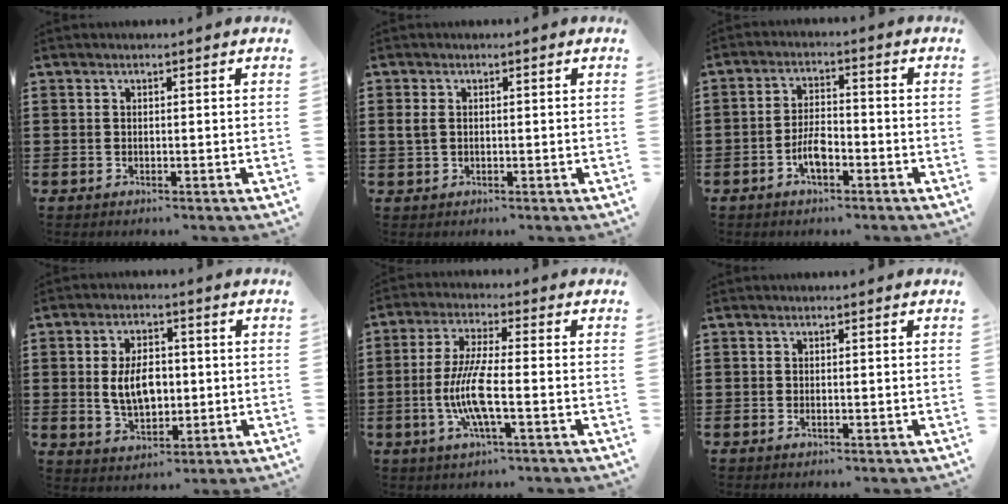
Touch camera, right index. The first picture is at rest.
{"total": 1.8, "force": [0.3, 1.3, 1.2], "torque": [-0.034, 0.005, 0.003]}
{"total": 4.6, "force": [-2.1, 1.9, 3.6], "torque": [-0.082, 0.001, -0.045]}
{"total": 6.7, "force": [0.2, 4.1, 5.3], "torque": [-0.098, 0.004, -0.003]}
{"total": 8.6, "force": [-2.1, 1.7, 8.2], "torque": [-0.180, -0.015, -0.048]}
{"total": 0.0}